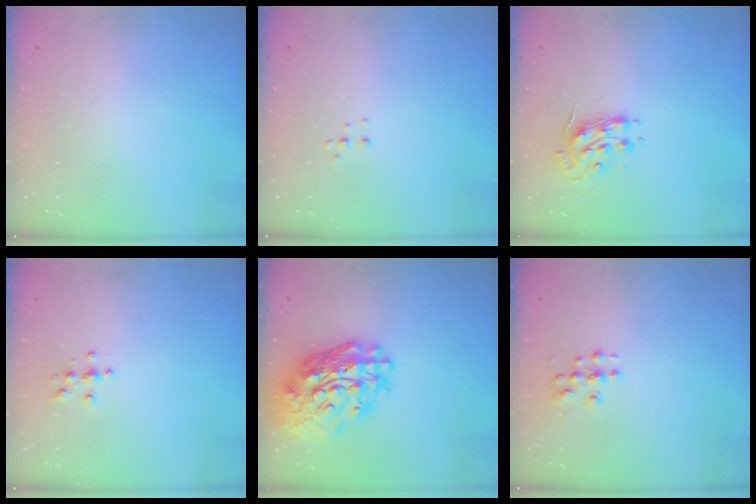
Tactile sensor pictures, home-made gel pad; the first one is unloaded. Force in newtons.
{"total": 4.0, "press": 3.9, "slide": 0.8}
{"total": 8.5, "press": 8.4, "slide": 0.5}
{"total": 3.7, "press": 3.7, "slide": 0.4}
{"total": 24.3, "press": 24.2, "slide": 2.6}
{"total": 4.2, "press": 4.2, "slide": 0.1}